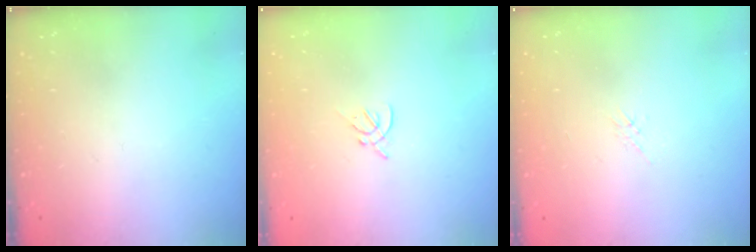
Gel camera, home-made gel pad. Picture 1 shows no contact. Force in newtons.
{"total": 2.2, "press": 2.1, "slide": 0.6}
{"total": 1.7, "press": 1.6, "slide": 0.4}